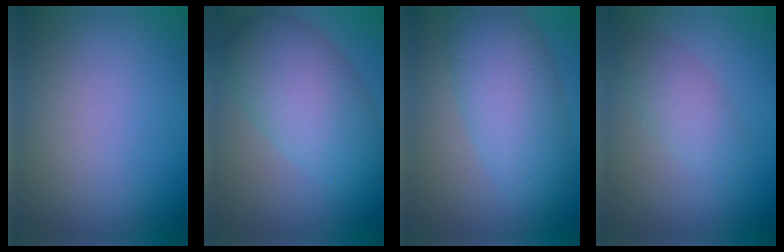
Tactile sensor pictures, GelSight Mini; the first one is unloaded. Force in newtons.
{"total": 7.3, "press": 7.3, "slide": 0.1}
{"total": 6.3, "press": 6.3, "slide": 0.2}
{"total": 2.5, "press": 2.5, "slide": 0.0}